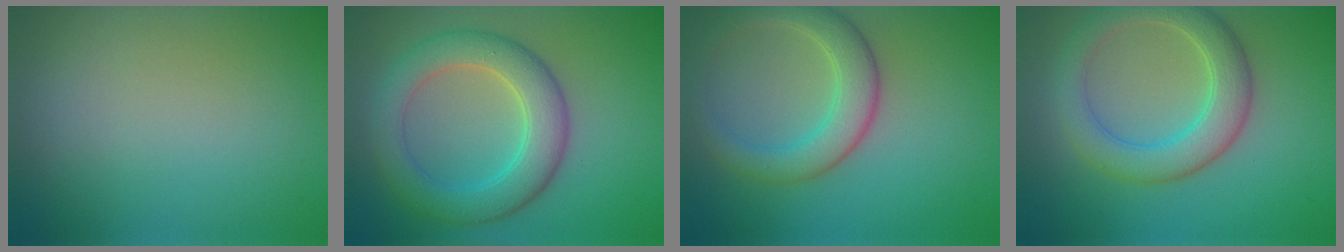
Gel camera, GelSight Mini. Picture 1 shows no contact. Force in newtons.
{"total": 6.2, "press": 6.1, "slide": 0.4}
{"total": 4.6, "press": 4.6, "slide": 0.3}
{"total": 5.2, "press": 5.2, "slide": 0.2}